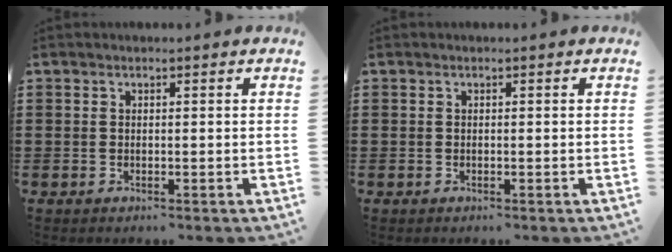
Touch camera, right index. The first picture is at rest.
{"total": 0.0}